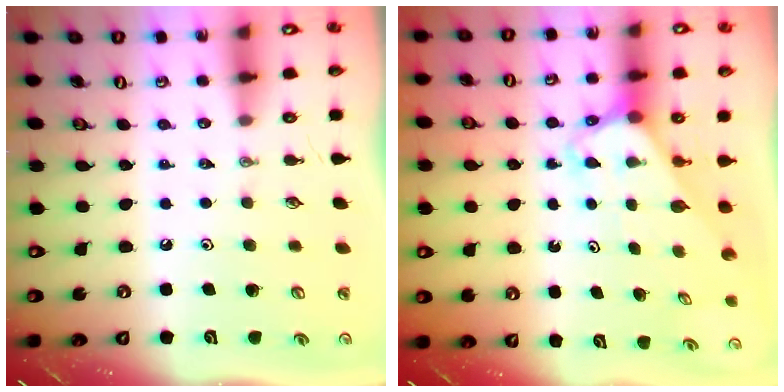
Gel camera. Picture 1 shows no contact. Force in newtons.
{"total": 2.7, "press": 2.7, "slide": 0.2}